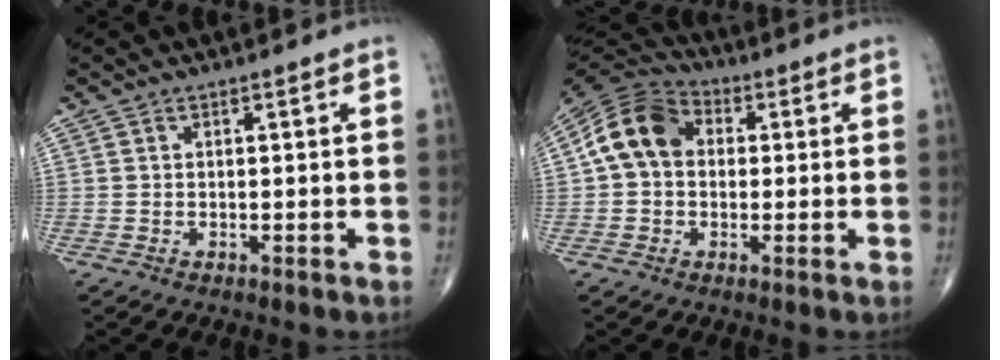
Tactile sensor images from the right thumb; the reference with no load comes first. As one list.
[{"total": 11.3, "force": [1.1, 8.7, 7.2], "torque": [-0.126, 0.030, 0.006]}]